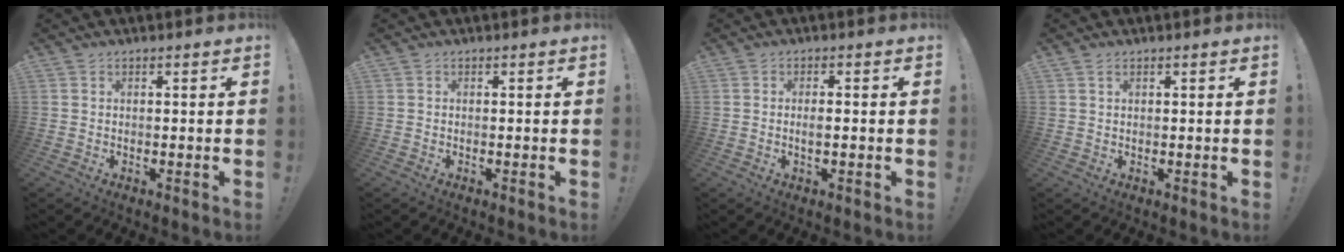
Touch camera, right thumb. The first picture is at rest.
{"total": 0.0}
{"total": 2.2, "force": [-0.5, 0.6, 2.1], "torque": [-0.032, 0.001, -0.011]}
{"total": 1.4, "force": [0.9, 0.6, 0.9], "torque": [-0.010, -0.003, 0.015]}